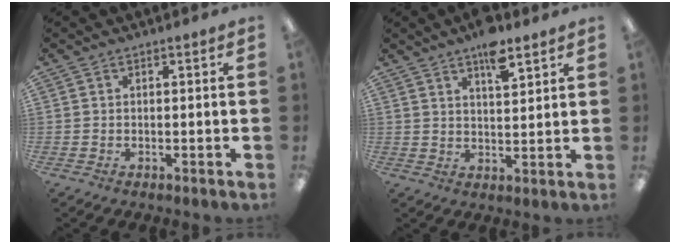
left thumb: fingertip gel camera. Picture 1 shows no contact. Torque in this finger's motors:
{"motor_torque": [1.23, 0.56, 0.78, -0.60, 0.02]}